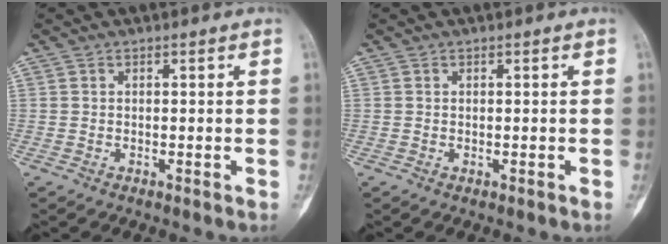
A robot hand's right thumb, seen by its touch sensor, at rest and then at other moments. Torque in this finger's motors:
{"motor_torque": [0.02, 0.24, -0.21, -0.01, -0.01]}